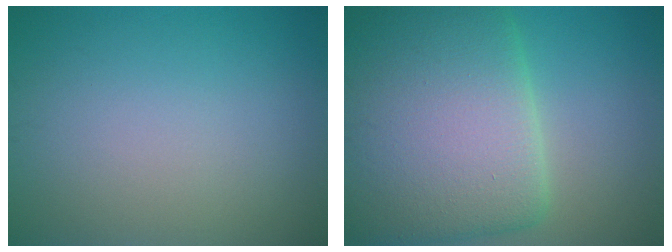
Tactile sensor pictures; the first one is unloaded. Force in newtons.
{"total": 14.6, "press": 14.6, "slide": 0.3}